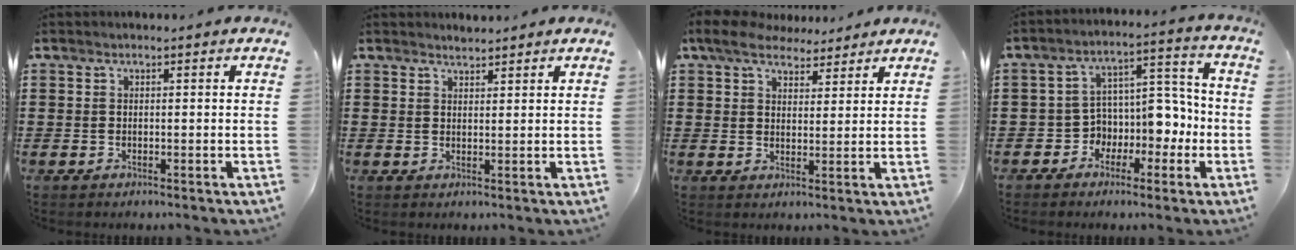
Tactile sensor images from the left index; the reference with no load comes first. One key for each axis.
{"total": 1.5, "fx": 1.5, "fy": 0.2, "fz": 0.1, "tx": -0.005, "ty": 0.002, "tz": 0.029}
{"total": 5.8, "fx": 4.9, "fy": 2.3, "fz": 2.1, "tx": -0.059, "ty": -0.003, "tz": 0.091}
{"total": 6.5, "fx": -1.5, "fy": 5.7, "fz": 2.7, "tx": -0.057, "ty": -0.003, "tz": -0.027}